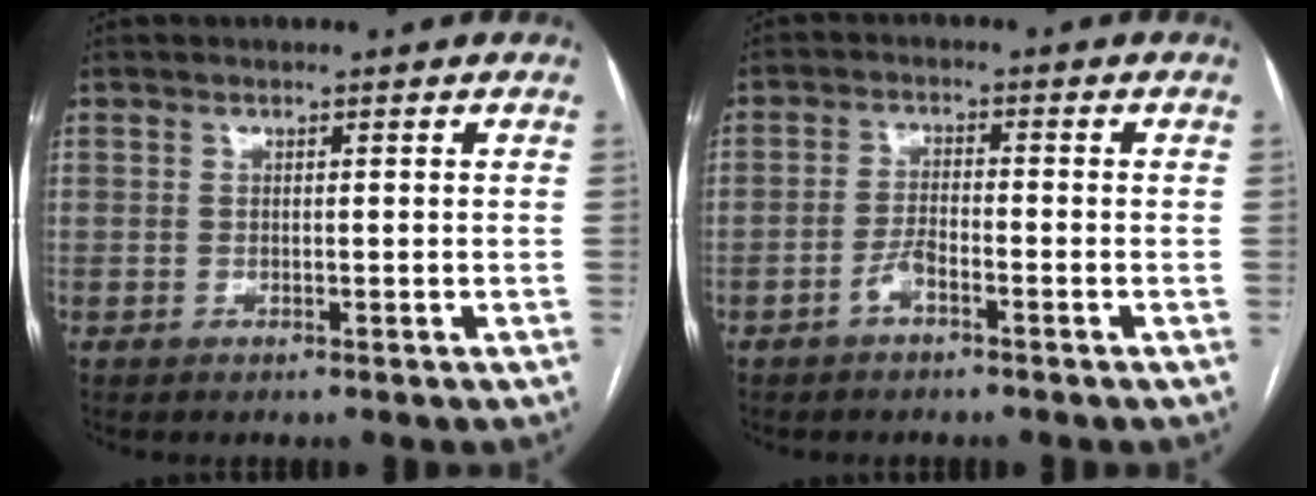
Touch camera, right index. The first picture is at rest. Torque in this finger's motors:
{"motor_torque": [0.10, 0.10, 0.05, 0.03]}